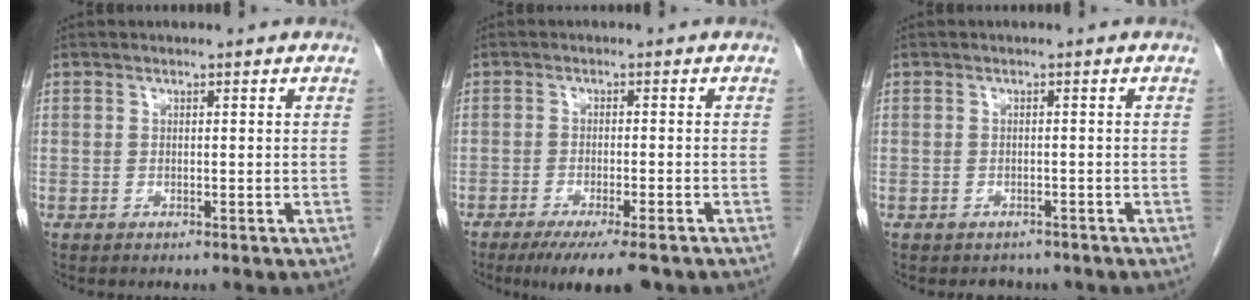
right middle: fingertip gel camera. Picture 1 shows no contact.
{"total": 8.8, "force": [-6.8, 1.0, 5.6], "torque": [-0.072, -0.015, -0.100]}
{"total": 2.4, "force": [-1.9, 1.3, 0.0], "torque": [-0.004, 0.003, -0.028]}